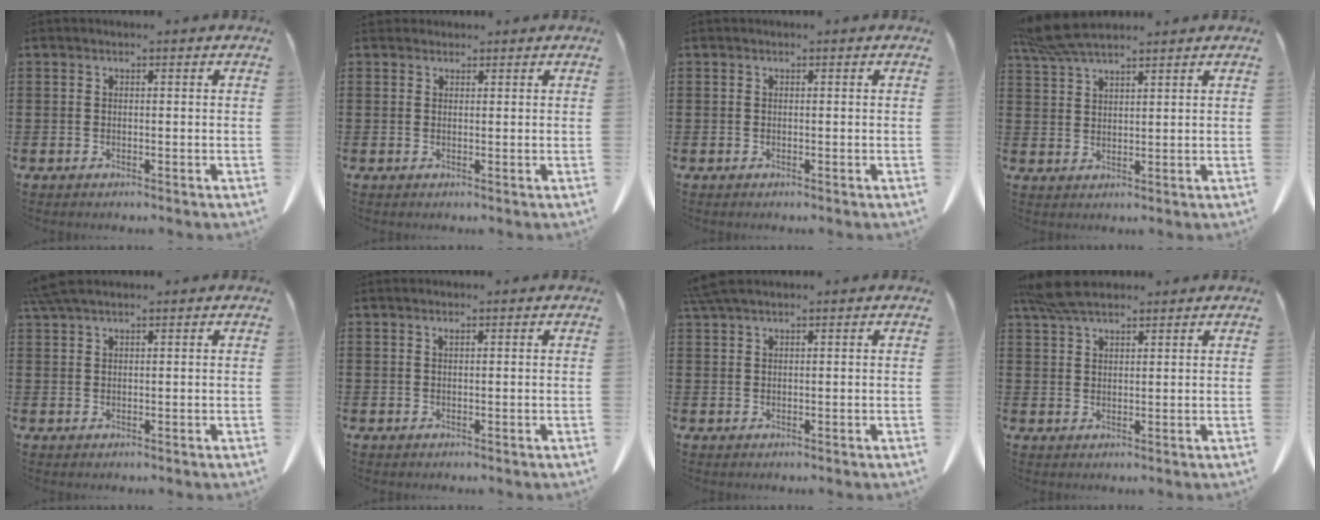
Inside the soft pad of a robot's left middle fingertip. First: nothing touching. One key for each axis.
{"total": 1.2, "fx": 1.0, "fy": 0.5, "fz": 0.1, "tx": -0.005, "ty": 0.001, "tz": 0.022}
{"total": 0.0}
{"total": 6.1, "fx": 5.1, "fy": 1.1, "fz": 3.1, "tx": -0.075, "ty": -0.008, "tz": 0.098}
{"total": 3.1, "fx": 2.5, "fy": 0.4, "fz": 1.9, "tx": -0.043, "ty": 0.001, "tz": 0.048}
{"total": 0.6, "fx": 0.4, "fy": 0.0, "fz": 0.4, "tx": -0.010, "ty": -0.002, "tz": 0.010}
{"total": 2.8, "fx": 2.1, "fy": 0.3, "fz": 1.7, "tx": -0.040, "ty": -0.001, "tz": 0.042}
{"total": 6.0, "fx": 4.8, "fy": 1.6, "fz": 3.2, "tx": -0.076, "ty": -0.004, "tz": 0.093}